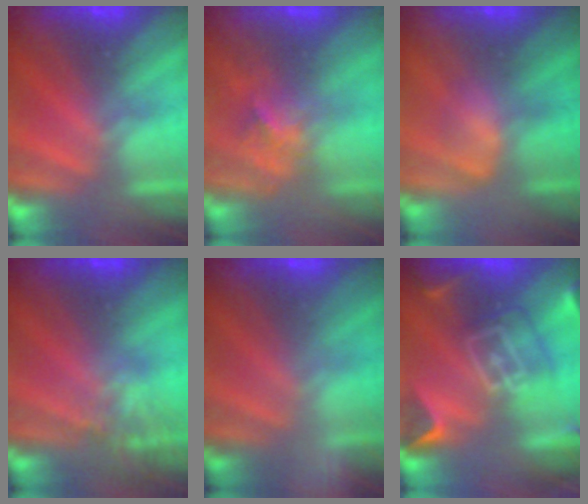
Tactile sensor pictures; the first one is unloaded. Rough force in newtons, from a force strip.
{"total": 2.9}
{"total": 2.5}
{"total": 3.9}
{"total": 2.1}
{"total": 7.7}